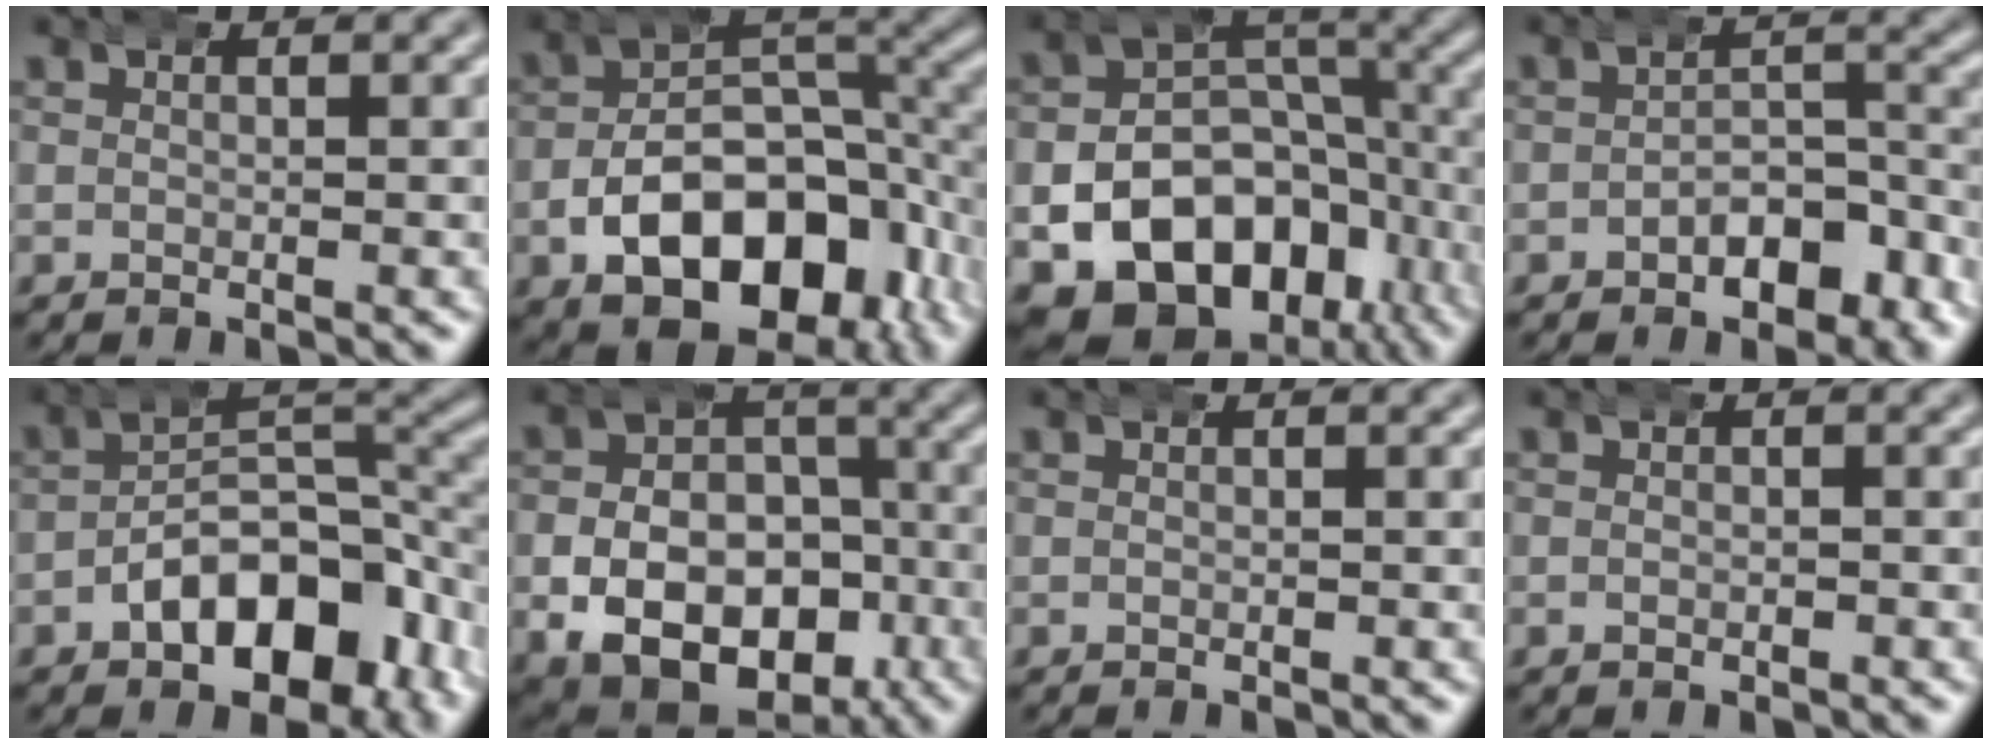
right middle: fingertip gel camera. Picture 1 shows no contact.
{"total": 14.6, "force": [-5.6, 9.4, 9.6], "torque": [-0.153, -0.046, -0.068]}
{"total": 21.2, "force": [-7.5, 17.0, 10.3], "torque": [-0.208, -0.063, -0.112]}
{"total": 4.5, "force": [-3.4, 2.0, 2.3], "torque": [-0.017, -0.002, -0.049]}
{"total": 8.9, "force": [-4.2, 4.9, 6.1], "torque": [-0.075, -0.008, -0.055]}
{"total": 14.4, "force": [-5.1, 11.2, 7.6], "torque": [-0.140, -0.048, -0.067]}
{"total": 0.0}
{"total": 0.6, "force": [-0.3, 0.4, 0.4], "torque": [-0.008, -0.001, -0.003]}